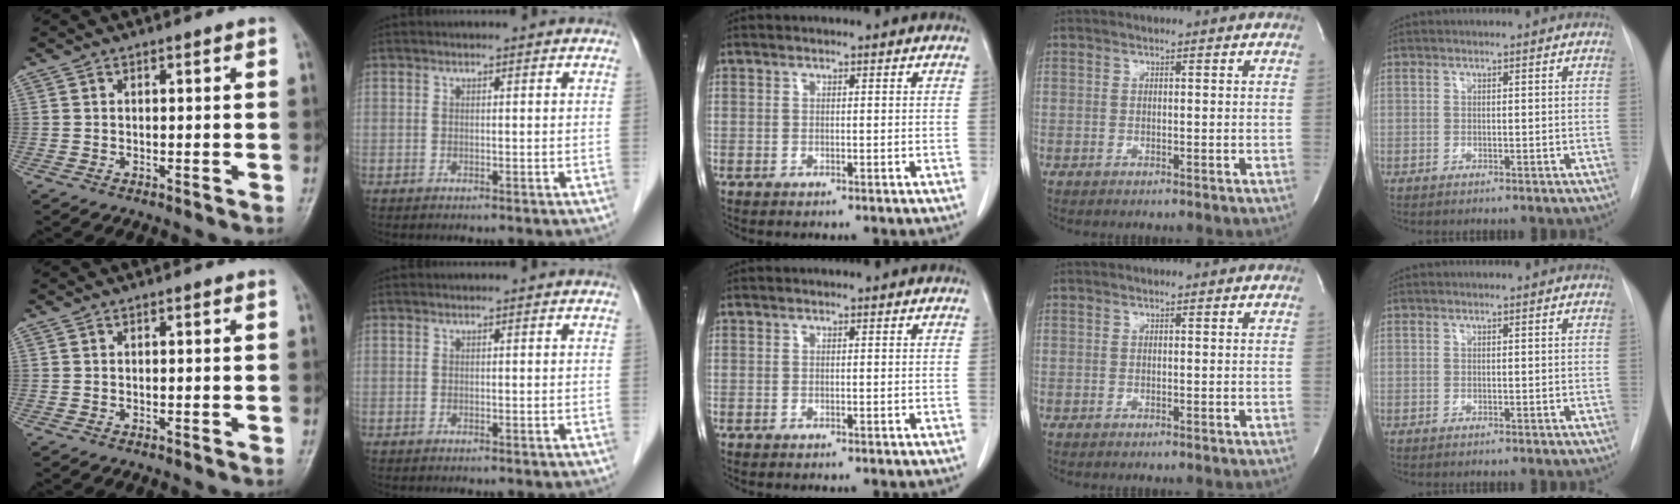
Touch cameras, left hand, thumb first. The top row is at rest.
{}